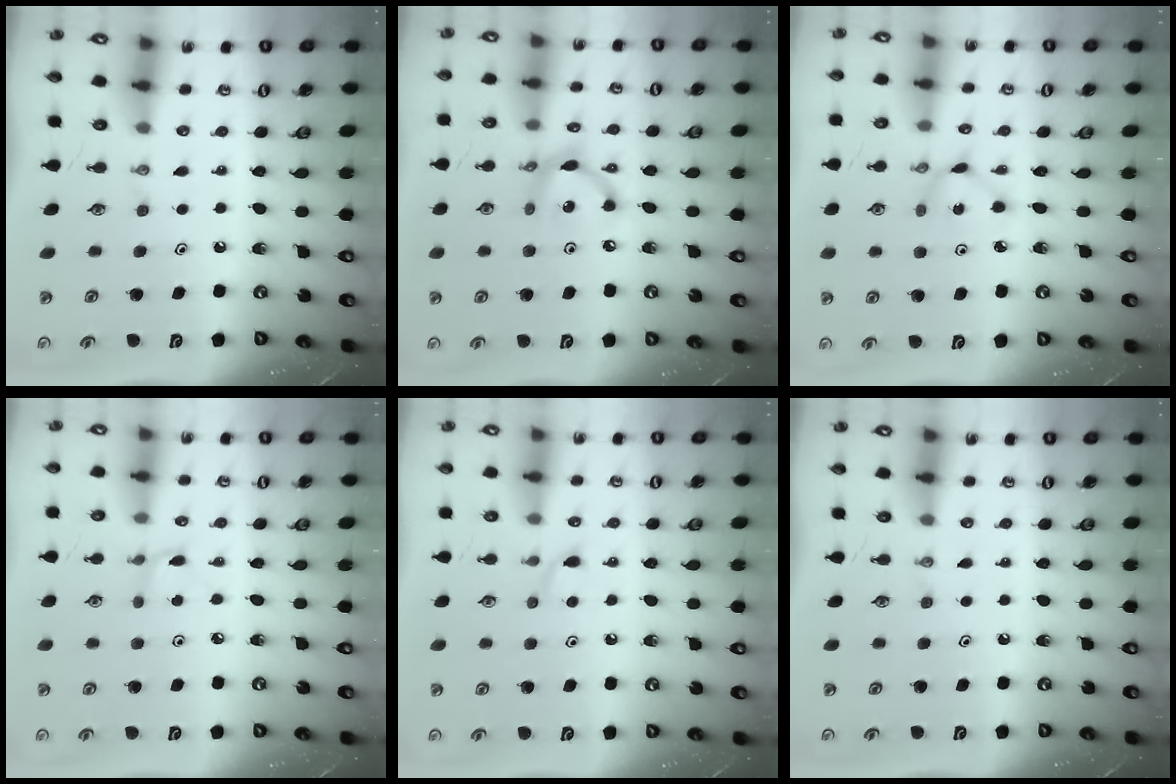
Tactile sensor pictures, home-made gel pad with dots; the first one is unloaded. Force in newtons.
{"total": 8.8, "press": 8.8, "slide": 0.8}
{"total": 2.6, "press": 2.6, "slide": 0.1}
{"total": 1.2, "press": 1.2, "slide": 0.1}
{"total": 4.3, "press": 4.3, "slide": 0.6}
{"total": 0.0}